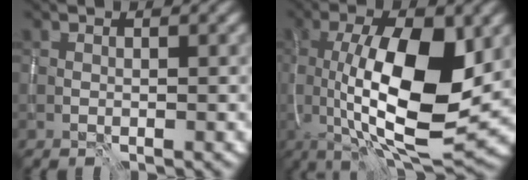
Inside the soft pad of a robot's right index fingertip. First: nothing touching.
{"total": 12.3, "force": [0.0, 4.4, 11.5], "torque": [-0.183, -0.007, 0.000]}